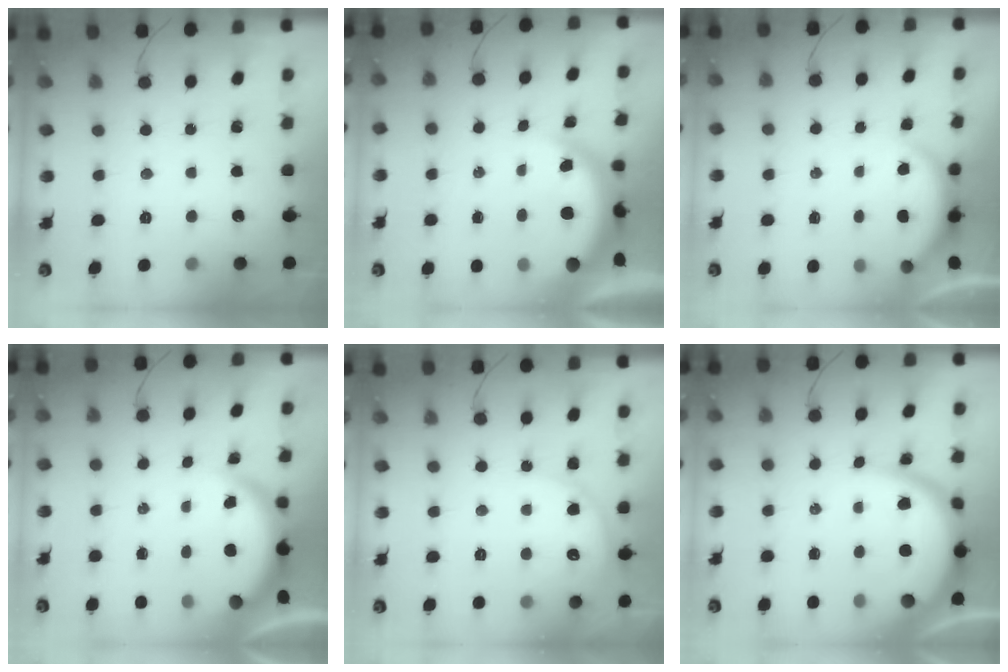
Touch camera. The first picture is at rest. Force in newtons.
{"total": 6.6, "press": 6.6, "slide": 0.6}
{"total": 2.3, "press": 2.2, "slide": 0.5}
{"total": 4.0, "press": 4.0, "slide": 0.2}
{"total": 6.7, "press": 6.7, "slide": 0.6}
{"total": 9.5, "press": 9.4, "slide": 0.9}